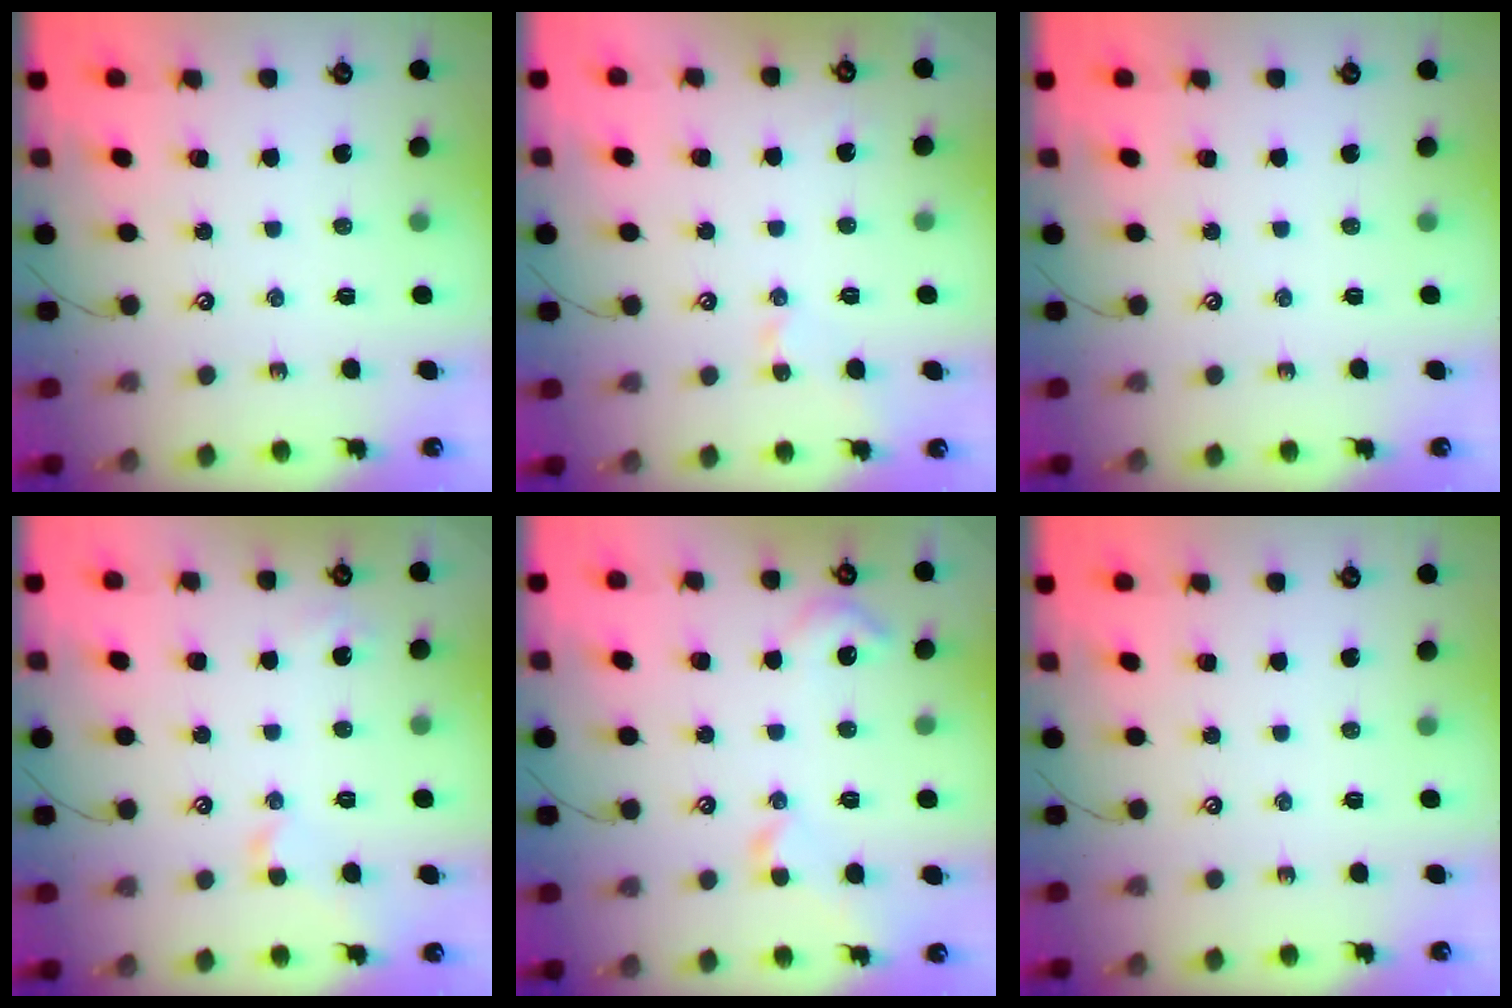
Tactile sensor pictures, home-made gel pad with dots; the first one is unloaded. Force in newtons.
{"total": 2.2, "press": 2.2, "slide": 0.3}
{"total": 0.0}
{"total": 2.3, "press": 2.3, "slide": 0.6}
{"total": 5.0, "press": 5.0, "slide": 0.7}
{"total": 0.0}